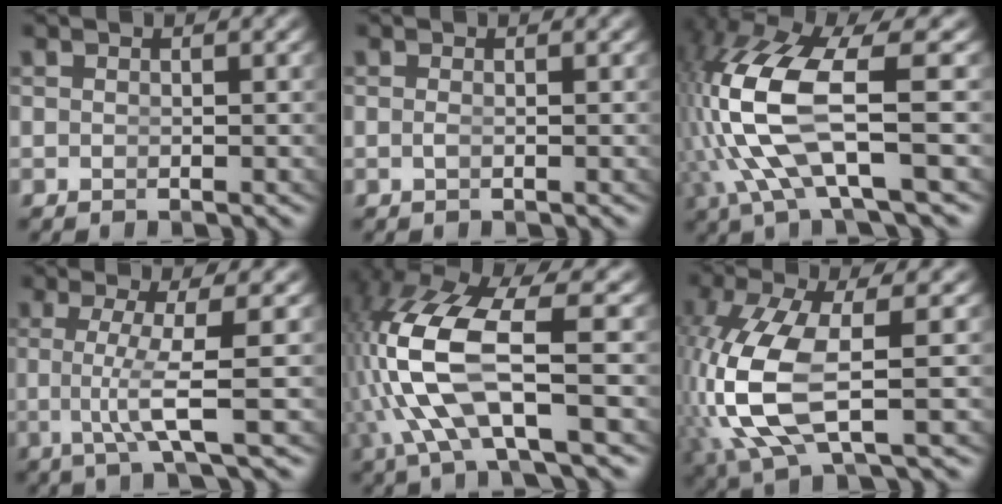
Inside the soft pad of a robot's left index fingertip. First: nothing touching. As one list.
[{"total": 0.6, "force": [-0.4, -0.5, 0.2], "torque": [-0.011, -0.013, 0.002]}, {"total": 9.6, "force": [0.2, 3.8, 8.8], "torque": [-0.219, -0.031, 0.026]}, {"total": 4.5, "force": [-0.1, -0.9, 4.4], "torque": [-0.085, -0.009, 0.002]}, {"total": 8.7, "force": [-0.4, 3.7, 7.9], "torque": [-0.199, -0.034, 0.012]}, {"total": 7.4, "force": [-0.4, 3.1, 6.8], "torque": [-0.184, -0.032, 0.017]}]